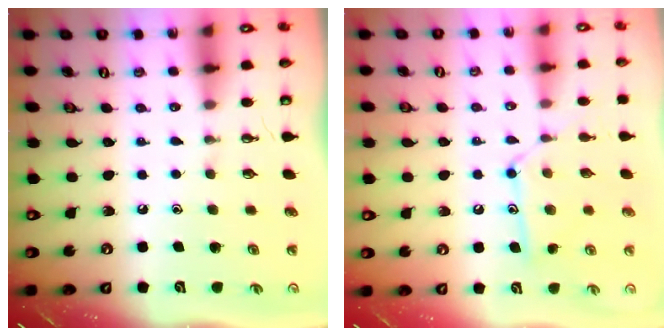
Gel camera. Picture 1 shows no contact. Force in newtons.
{"total": 12.6, "press": 12.6, "slide": 0.7}